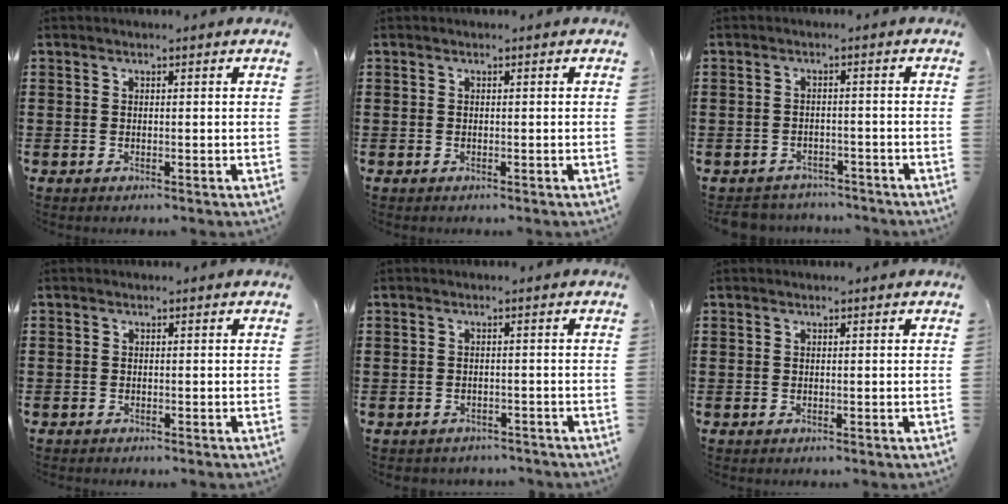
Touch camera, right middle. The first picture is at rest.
{"total": 0.0}
{"total": 2.6, "force": [-2.6, 0.4, -0.2], "torque": [-0.006, -0.003, -0.057]}
{"total": 0.6, "force": [-0.6, 0.2, -0.1], "torque": [0.000, 0.001, -0.012]}
{"total": 1.4, "force": [-1.4, 0.2, -0.1], "torque": [-0.006, -0.002, -0.031]}
{"total": 0.0}